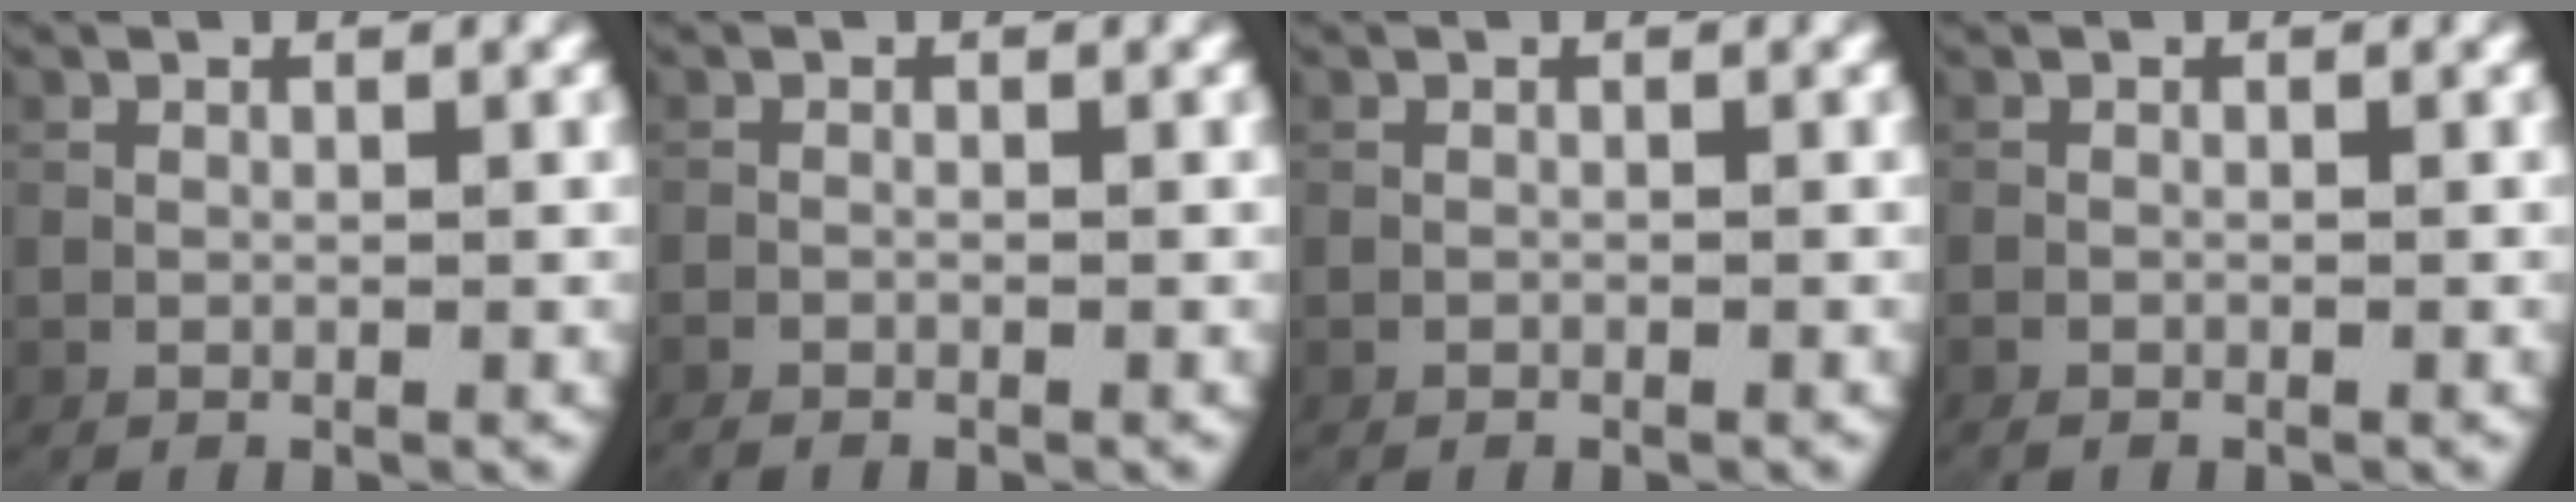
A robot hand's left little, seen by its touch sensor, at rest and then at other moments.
{"total": 1.0, "force": [-0.9, -0.1, 0.1], "torque": [-0.006, -0.004, -0.017]}
{"total": 0.6, "force": [-0.3, -0.5, -0.1], "torque": [-0.002, -0.005, -0.003]}
{"total": 0.7, "force": [-0.7, -0.3, 0.0], "torque": [-0.004, -0.006, -0.011]}